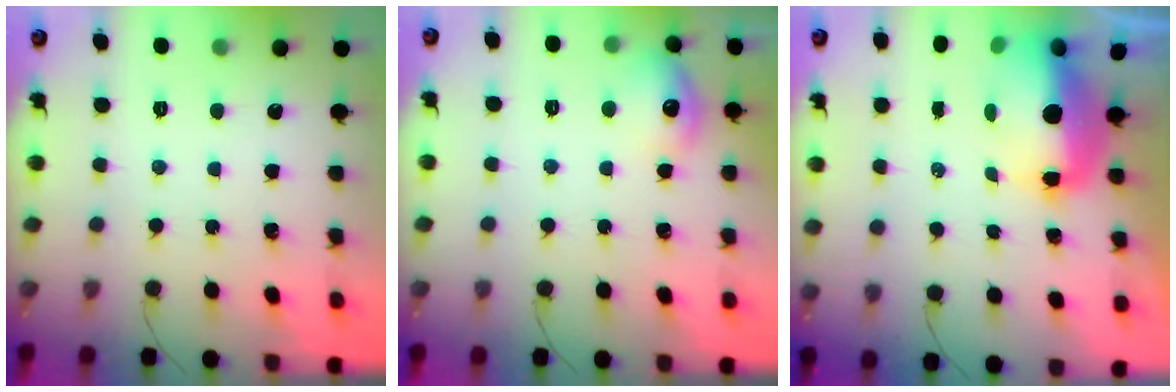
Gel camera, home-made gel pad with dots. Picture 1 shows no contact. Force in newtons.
{"total": 10.0, "press": 10.0, "slide": 0.3}
{"total": 10.1, "press": 9.8, "slide": 2.2}